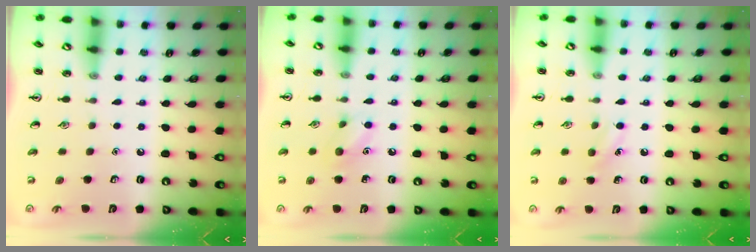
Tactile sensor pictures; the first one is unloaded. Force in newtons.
{"total": 6.3, "press": 6.0, "slide": 1.7}
{"total": 6.0, "press": 5.7, "slide": 1.7}